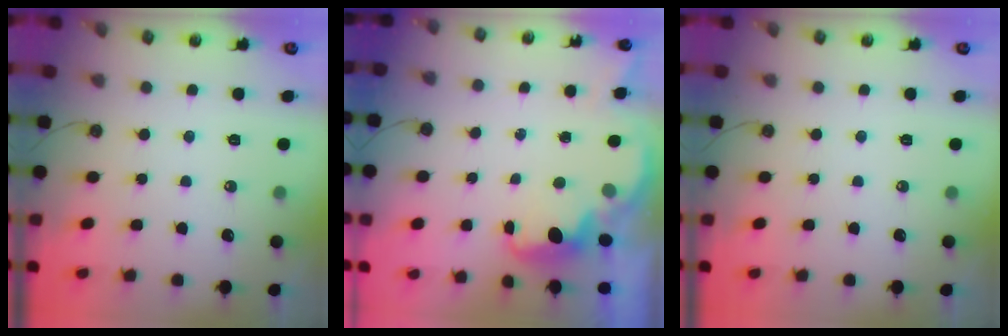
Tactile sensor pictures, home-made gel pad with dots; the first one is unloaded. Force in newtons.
{"total": 1.7, "press": 1.6, "slide": 0.6}
{"total": 0.0}